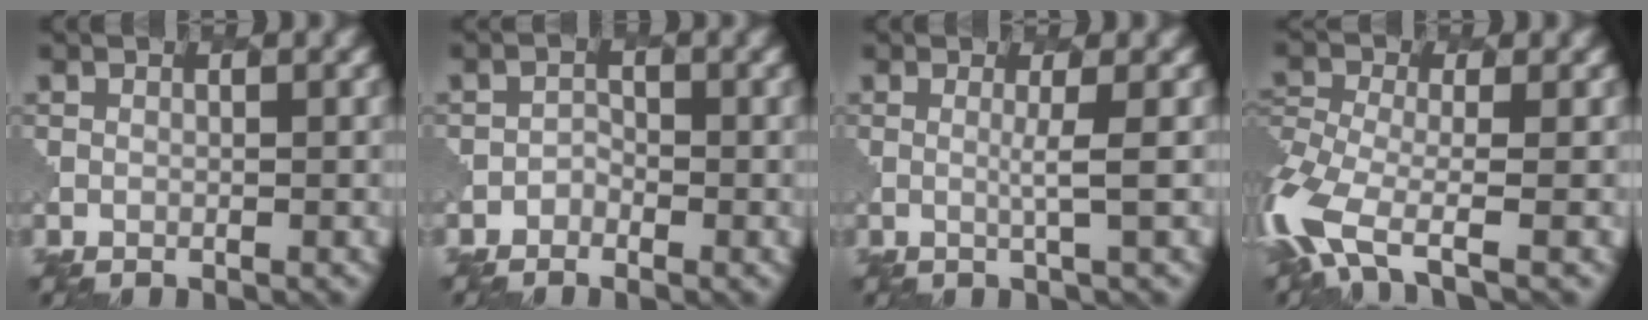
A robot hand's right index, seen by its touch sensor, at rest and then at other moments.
{"total": 0.9, "force": [-0.5, 0.6, -0.2], "torque": [0.004, 0.001, -0.010]}
{"total": 1.4, "force": [0.4, 0.2, 1.3], "torque": [-0.024, -0.006, 0.001]}
{"total": 7.1, "force": [-3.5, 2.9, 5.4], "torque": [-0.121, -0.013, -0.081]}